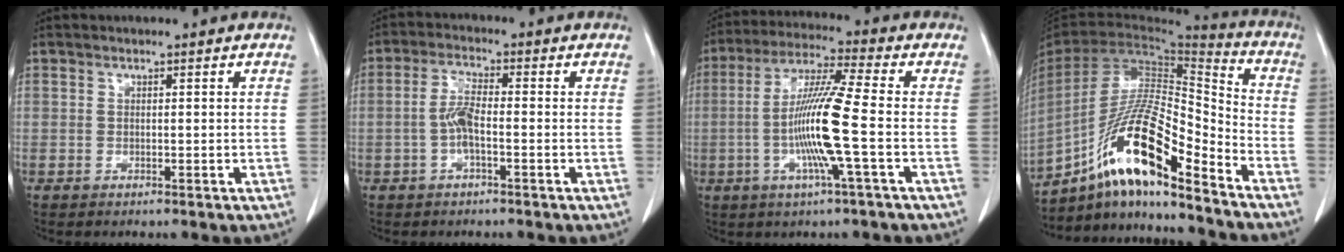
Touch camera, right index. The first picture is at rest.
{"total": 4.2, "force": [-0.9, 0.9, 4.0], "torque": [-0.083, 0.009, -0.019]}
{"total": 11.9, "force": [-2.2, -0.8, 11.7], "torque": [-0.227, -0.003, -0.048]}
{"total": 18.9, "force": [-12.7, 2.1, 13.9], "torque": [-0.286, -0.003, -0.231]}